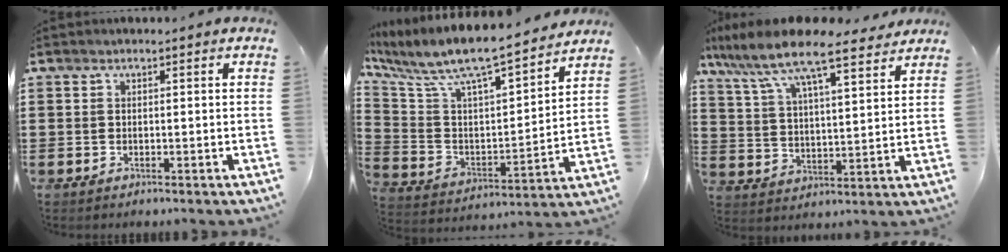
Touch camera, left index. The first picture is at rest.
{"total": 8.4, "force": [7.2, 1.0, 4.1], "torque": [-0.115, -0.060, 0.116]}
{"total": 9.7, "force": [8.2, 1.3, 5.0], "torque": [-0.127, -0.039, 0.138]}